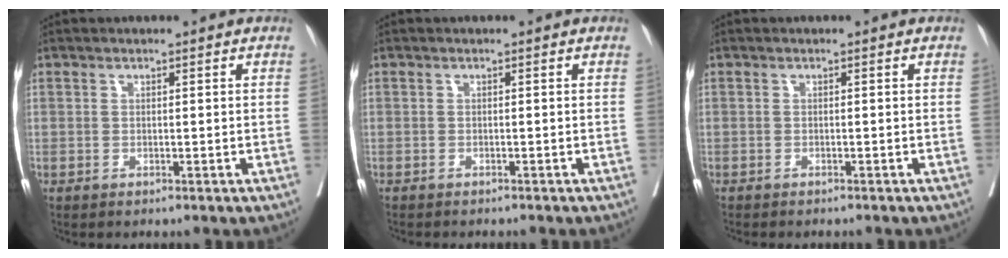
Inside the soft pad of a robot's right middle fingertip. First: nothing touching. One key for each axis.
{"total": 2.8, "fx": -2.5, "fy": 0.5, "fz": 1.1, "tx": -0.017, "ty": -0.005, "tz": -0.030}
{"total": 2.6, "fx": -2.3, "fy": 0.5, "fz": 1.1, "tx": -0.017, "ty": -0.004, "tz": -0.027}